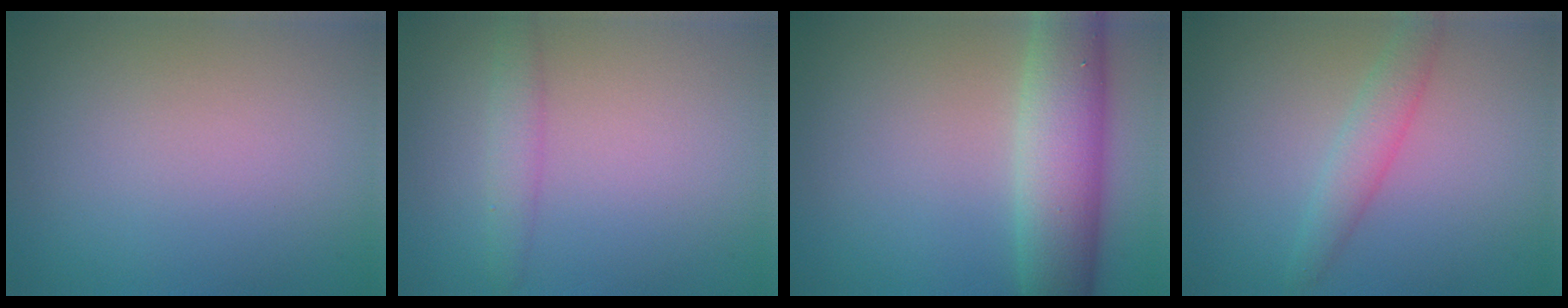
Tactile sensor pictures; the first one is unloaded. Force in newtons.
{"total": 1.9, "press": 1.9, "slide": 0.1}
{"total": 7.2, "press": 7.2, "slide": 0.4}
{"total": 2.4, "press": 2.4, "slide": 0.1}